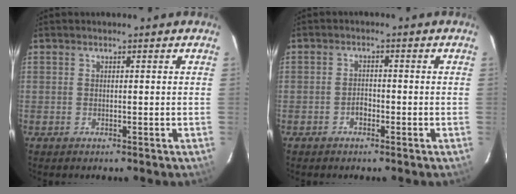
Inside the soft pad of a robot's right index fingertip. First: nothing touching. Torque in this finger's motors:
{"motor_torque": [0.61, 0.19, 0.22, 0.00]}